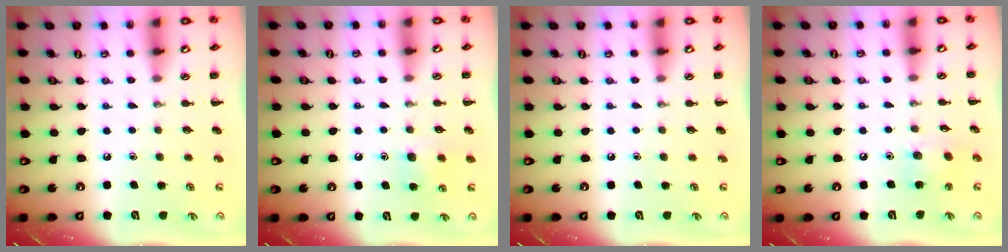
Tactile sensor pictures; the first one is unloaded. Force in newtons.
{"total": 6.2, "press": 5.9, "slide": 1.9}
{"total": 0.0}
{"total": 8.2, "press": 8.1, "slide": 1.7}